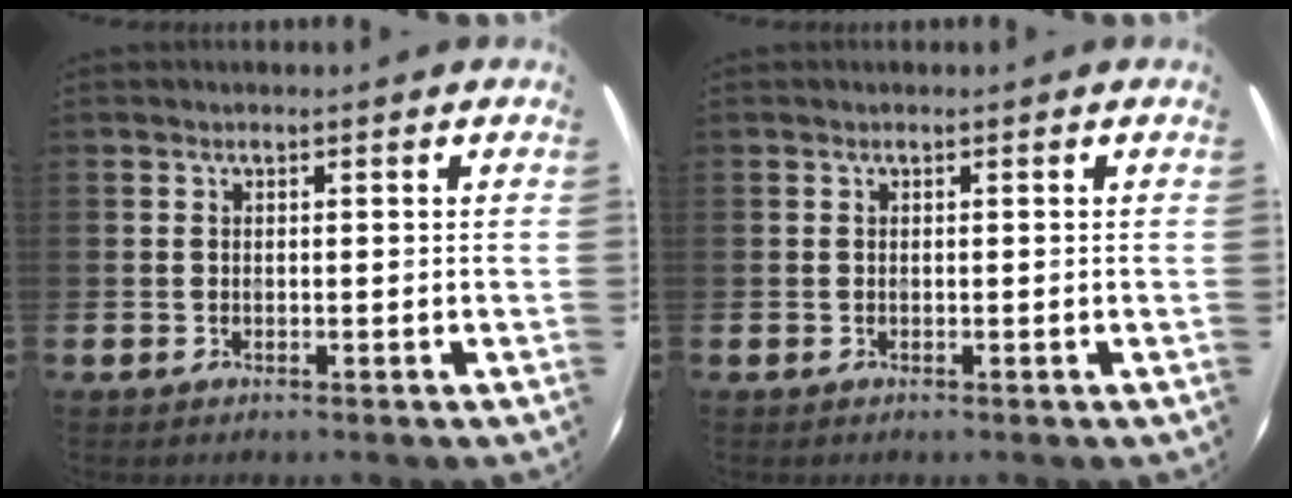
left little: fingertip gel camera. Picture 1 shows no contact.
{"total": 0.0}